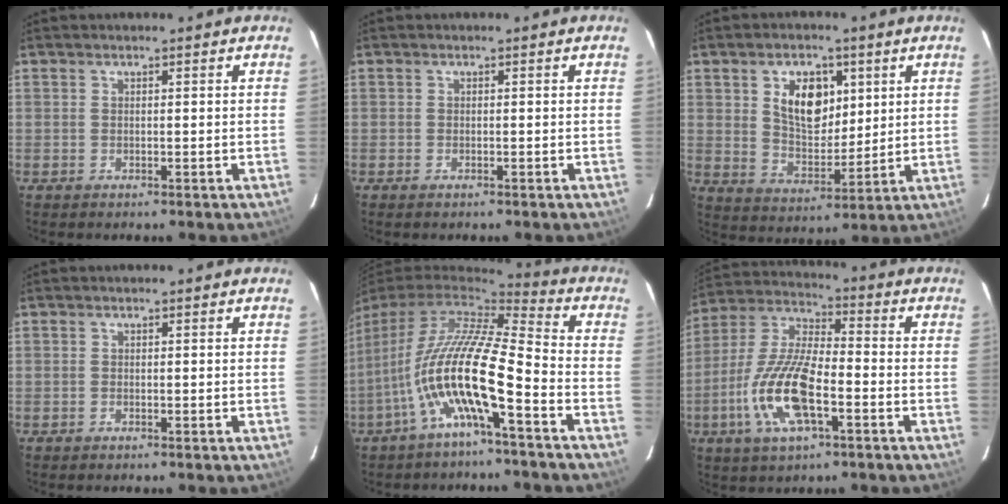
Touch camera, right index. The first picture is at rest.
{"total": 0.7, "force": [-0.6, 0.3, 0.4], "torque": [-0.007, -0.002, -0.011]}
{"total": 10.2, "force": [3.7, 6.3, 7.1], "torque": [-0.124, 0.008, 0.073]}
{"total": 0.0}
{"total": 15.4, "force": [-5.4, 2.5, 14.2], "torque": [-0.255, -0.013, -0.106]}
{"total": 15.5, "force": [-5.5, 5.2, 13.5], "torque": [-0.287, -0.007, -0.110]}